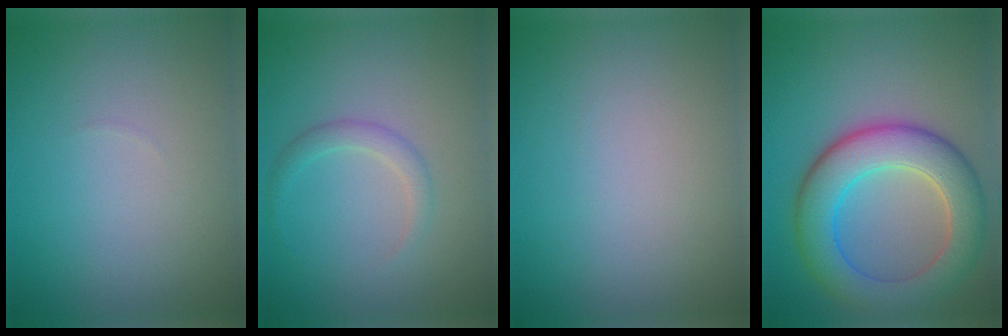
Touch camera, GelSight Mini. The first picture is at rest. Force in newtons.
{"total": 1.6, "press": 1.5, "slide": 0.2}
{"total": 0.0}
{"total": 8.3, "press": 8.3, "slide": 0.4}